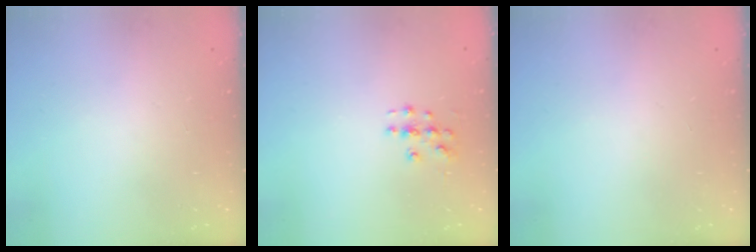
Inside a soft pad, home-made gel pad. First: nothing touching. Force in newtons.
{"total": 3.6, "press": 3.6, "slide": 0.3}
{"total": 0.0}